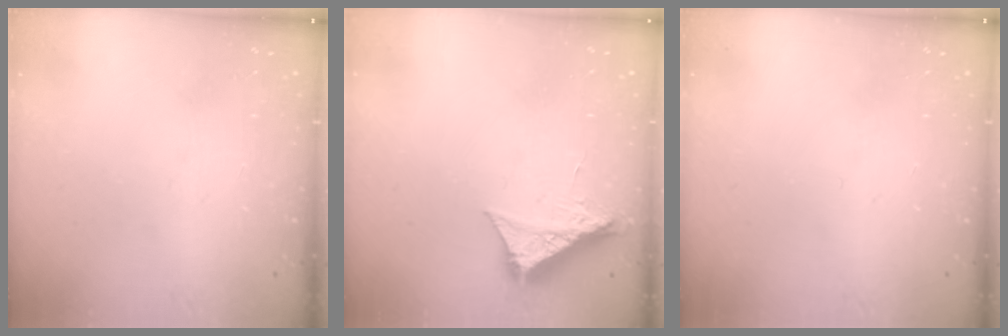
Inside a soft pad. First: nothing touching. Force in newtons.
{"total": 8.6, "press": 8.6, "slide": 0.4}
{"total": 0.0}